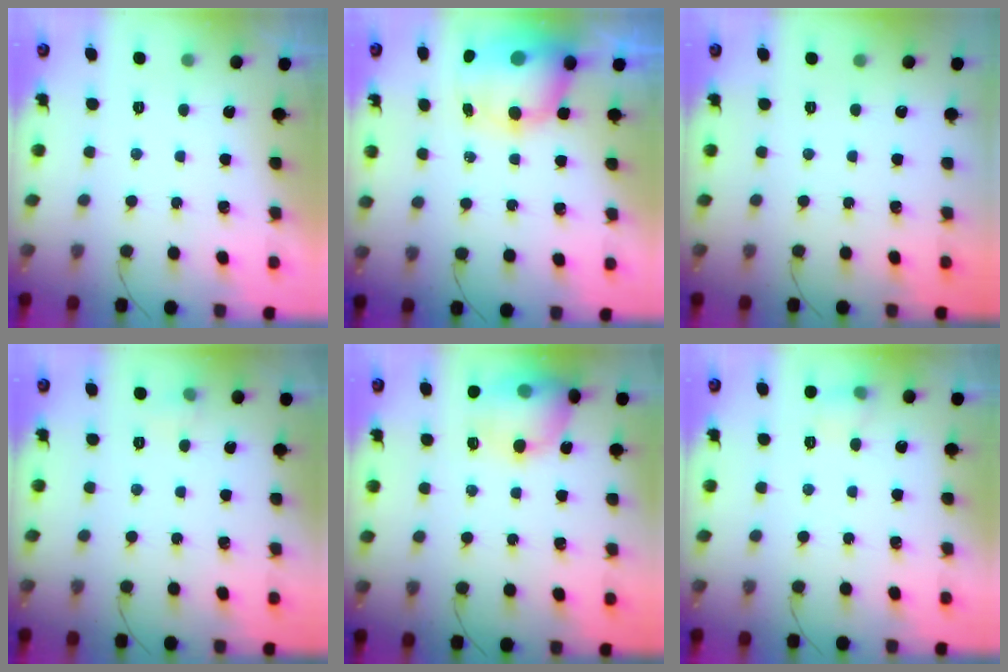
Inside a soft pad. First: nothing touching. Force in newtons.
{"total": 10.4, "press": 10.2, "slide": 2.1}
{"total": 0.0}
{"total": 4.1, "press": 3.9, "slide": 1.2}
{"total": 13.6, "press": 13.4, "slide": 2.3}
{"total": 6.3, "press": 6.1, "slide": 1.6}